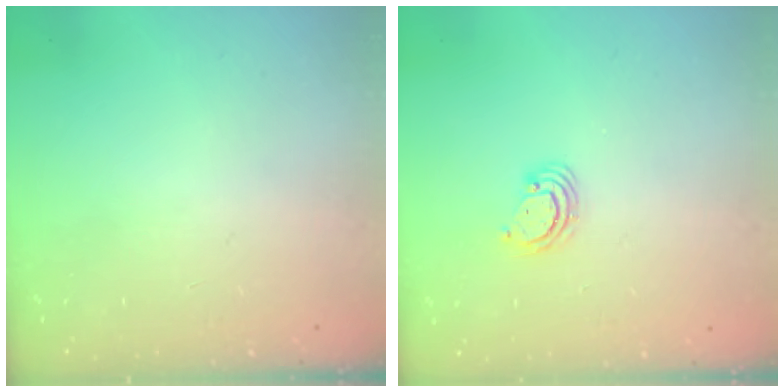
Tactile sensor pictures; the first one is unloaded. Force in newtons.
{"total": 2.4, "press": 2.4, "slide": 0.2}